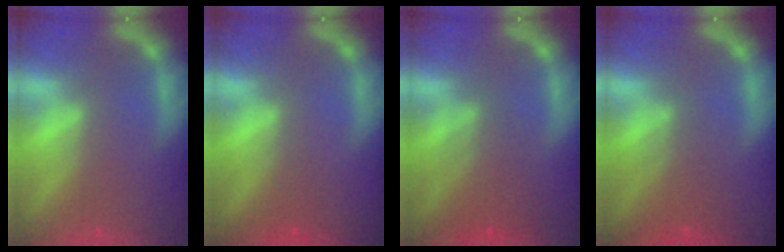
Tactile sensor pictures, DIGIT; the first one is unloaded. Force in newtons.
{"total": 0.9}
{"total": 4.0}
{"total": 3.0}